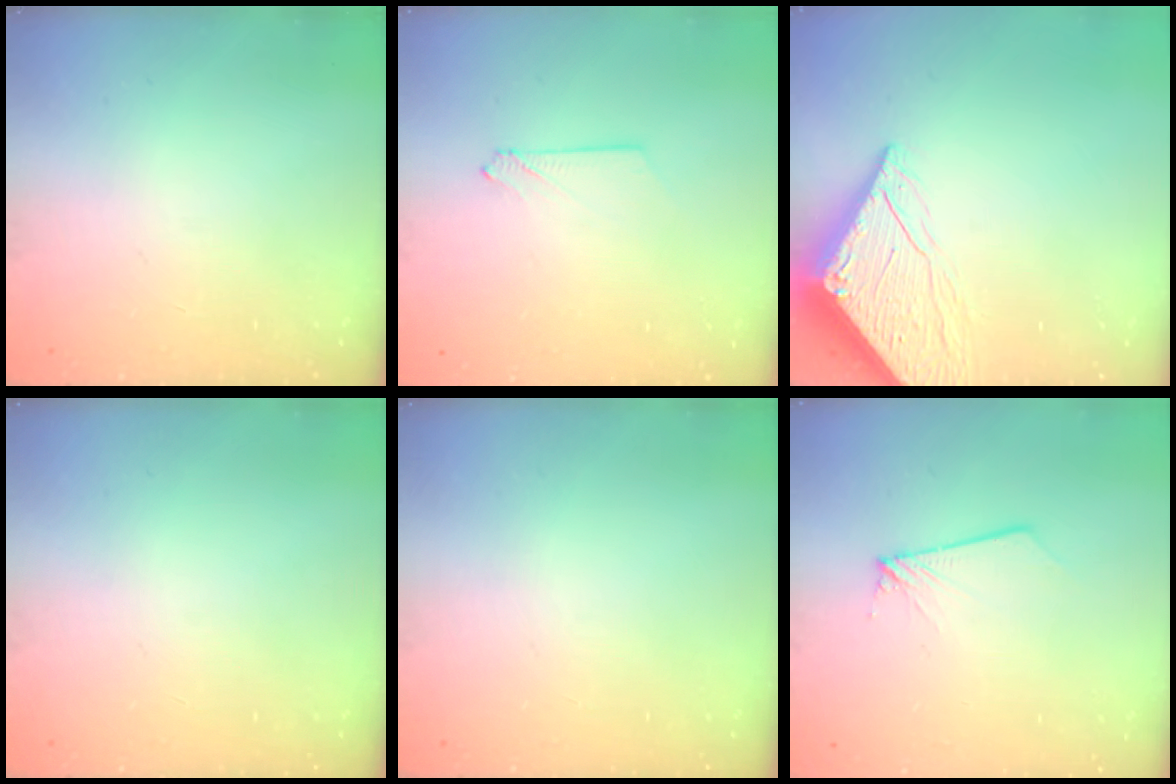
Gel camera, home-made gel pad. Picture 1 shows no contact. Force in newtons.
{"total": 2.2, "press": 2.1, "slide": 0.3}
{"total": 10.1, "press": 10.1, "slide": 1.0}
{"total": 0.0}
{"total": 0.0}
{"total": 2.0, "press": 2.0, "slide": 0.2}